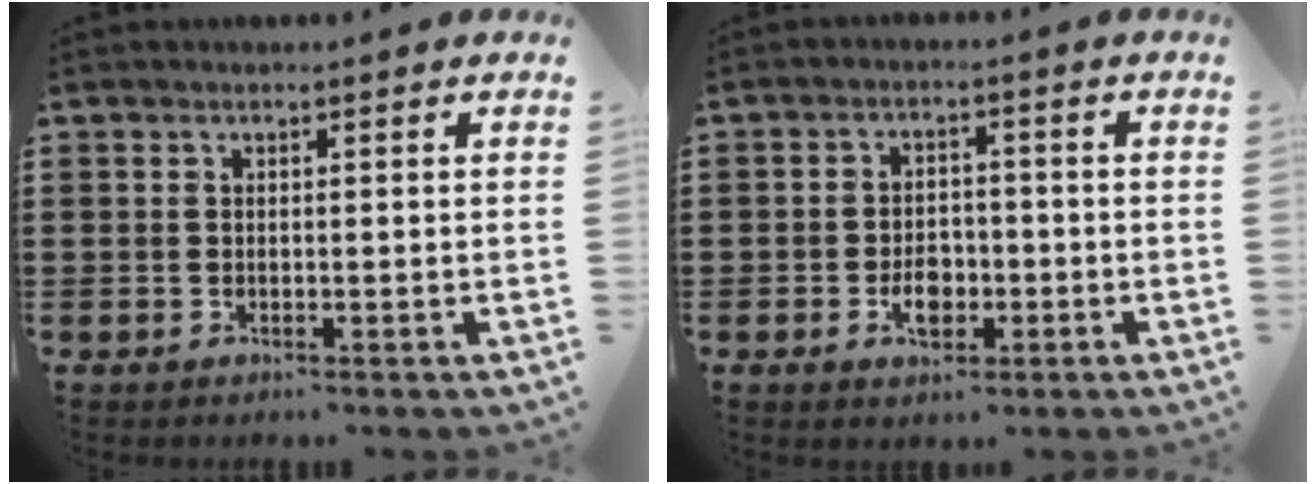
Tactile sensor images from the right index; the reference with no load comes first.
{"total": 4.1, "force": [-1.4, 2.5, 3.0], "torque": [-0.047, -0.002, -0.025]}